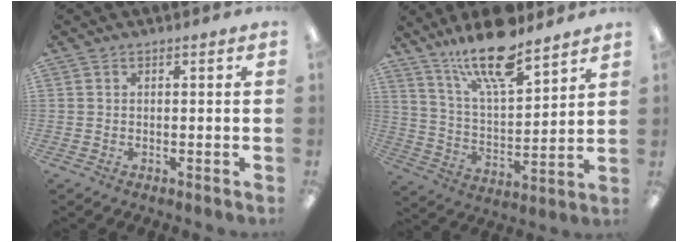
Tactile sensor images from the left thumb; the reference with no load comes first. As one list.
[{"total": 17.0, "force": [13.0, 4.8, 9.8], "torque": [-0.181, -0.070, 0.221]}]